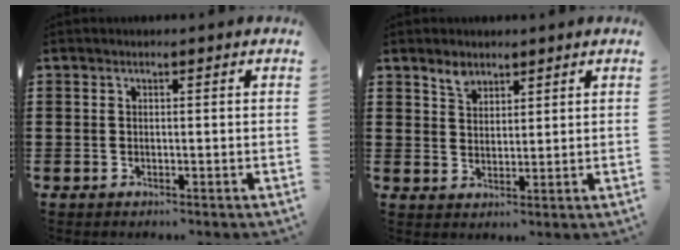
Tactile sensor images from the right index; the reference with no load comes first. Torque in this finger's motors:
{"motor_torque": [0.01, 0.00, 0.01, 0.05]}